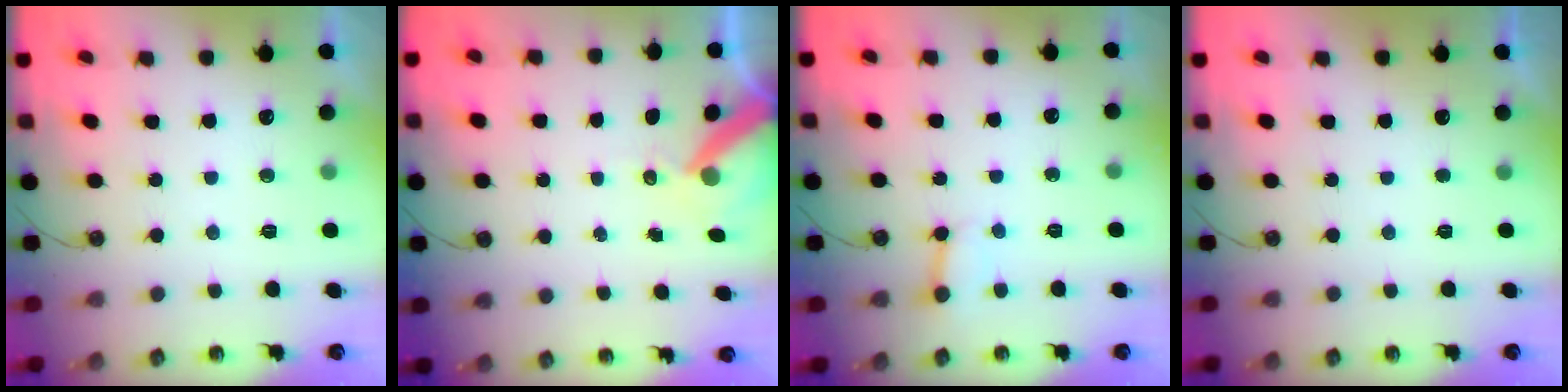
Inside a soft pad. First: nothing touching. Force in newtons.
{"total": 8.6, "press": 8.5, "slide": 1.3}
{"total": 2.5, "press": 2.5, "slide": 0.2}
{"total": 0.0}